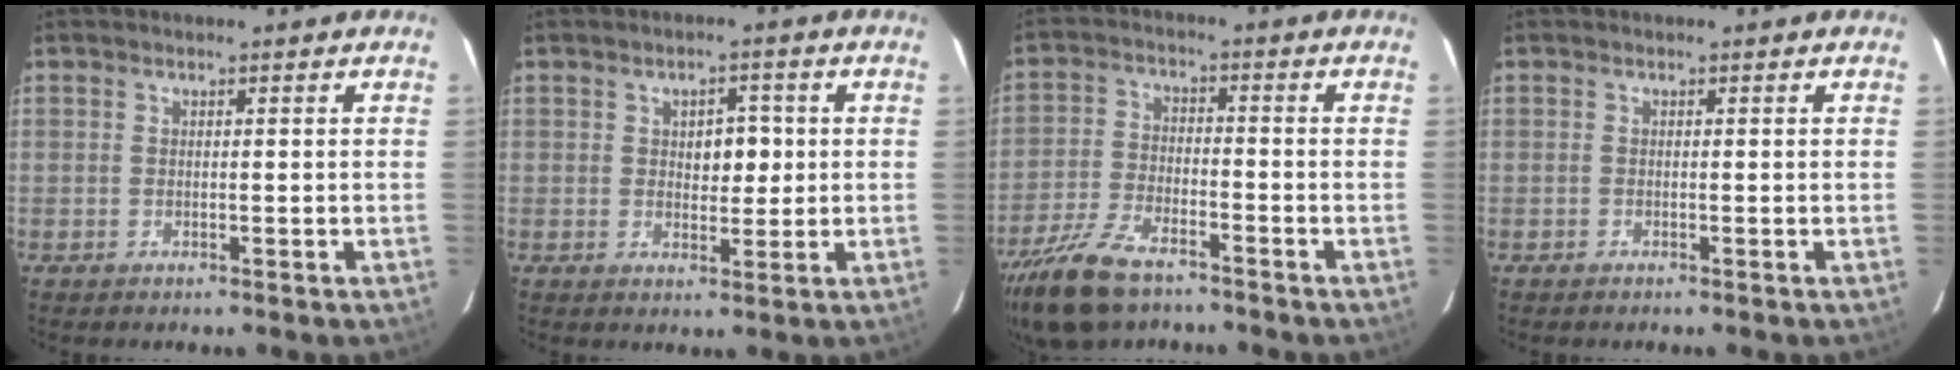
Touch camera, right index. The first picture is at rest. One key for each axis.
{"total": 4.1, "fx": 0.6, "fy": 2.4, "fz": 3.3, "tx": -0.043, "ty": 0.006, "tz": 0.013}
{"total": 10.3, "fx": -7.6, "fy": 3.5, "fz": 5.9, "tx": -0.127, "ty": -0.018, "tz": -0.140}
{"total": 0.0}